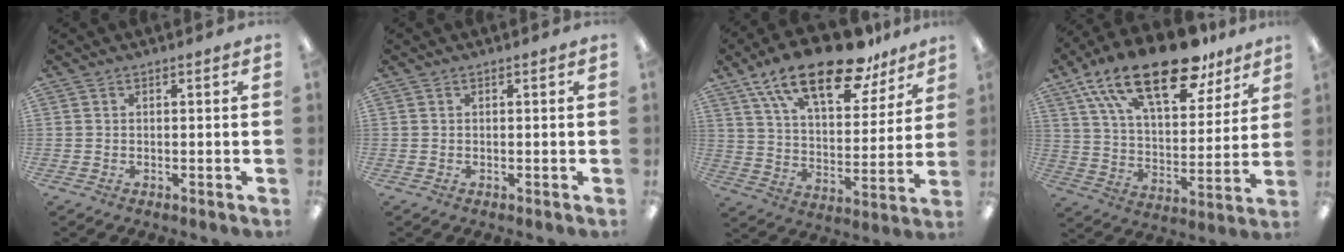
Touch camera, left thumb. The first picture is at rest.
{"total": 0.0}
{"total": 21.3, "force": [15.0, 8.2, 12.8], "torque": [-0.218, -0.083, 0.258]}
{"total": 24.5, "force": [16.4, 10.1, 15.2], "torque": [-0.263, -0.088, 0.282]}